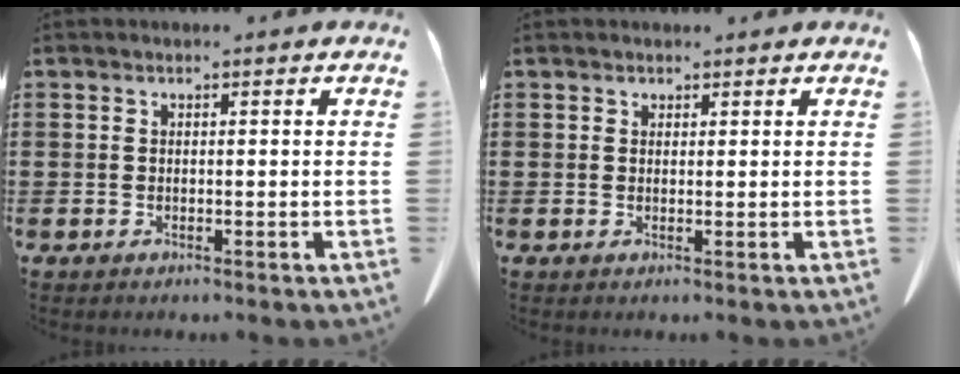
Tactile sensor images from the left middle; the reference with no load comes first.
{"total": 0.8, "force": [0.7, 0.5, 0.0], "torque": [-0.002, 0.002, 0.014]}